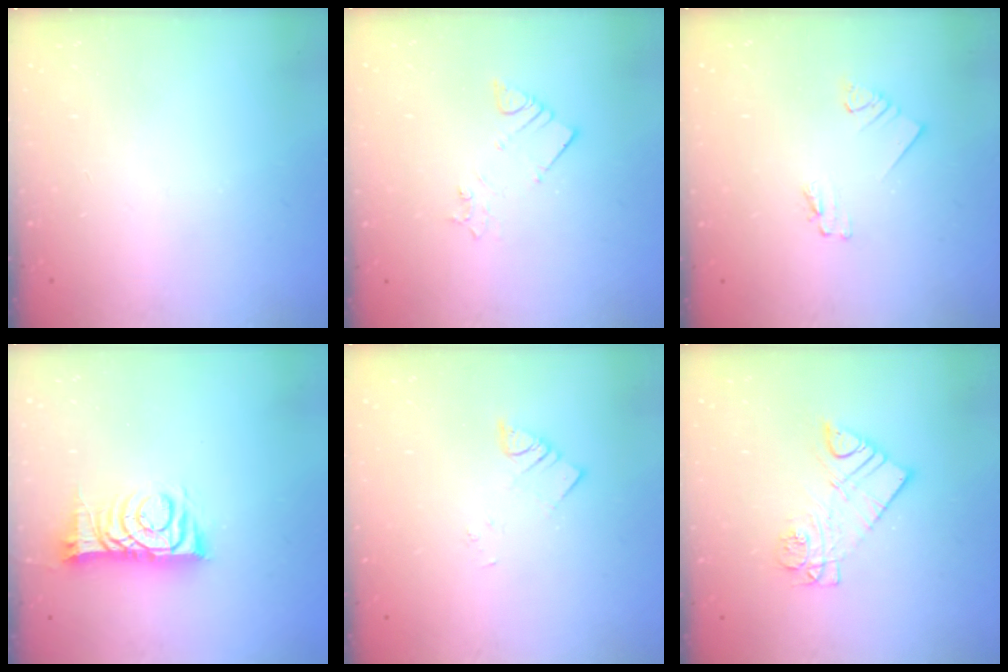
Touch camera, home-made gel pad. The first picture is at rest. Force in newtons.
{"total": 2.8, "press": 2.7, "slide": 0.5}
{"total": 1.7, "press": 1.7, "slide": 0.3}
{"total": 9.2, "press": 9.2, "slide": 0.1}
{"total": 2.2, "press": 2.2, "slide": 0.2}
{"total": 9.9, "press": 9.9, "slide": 0.7}